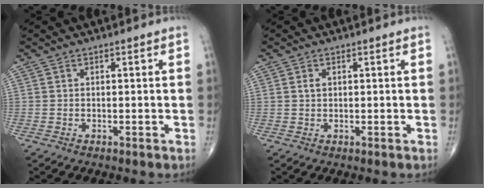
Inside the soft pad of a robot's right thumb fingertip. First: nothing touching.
{"total": 1.3, "force": [0.4, 0.9, 0.9], "torque": [-0.014, 0.001, 0.008]}